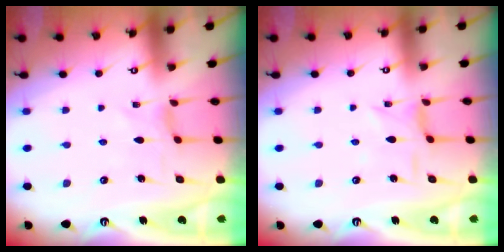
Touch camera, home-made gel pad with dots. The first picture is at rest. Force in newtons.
{"total": 2.0, "press": 2.0, "slide": 0.3}